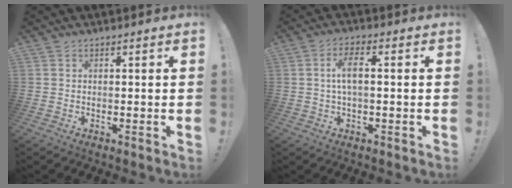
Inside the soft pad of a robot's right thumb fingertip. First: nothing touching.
{"total": 5.7, "force": [0.3, 1.9, 5.4], "torque": [-0.099, 0.003, 0.002]}